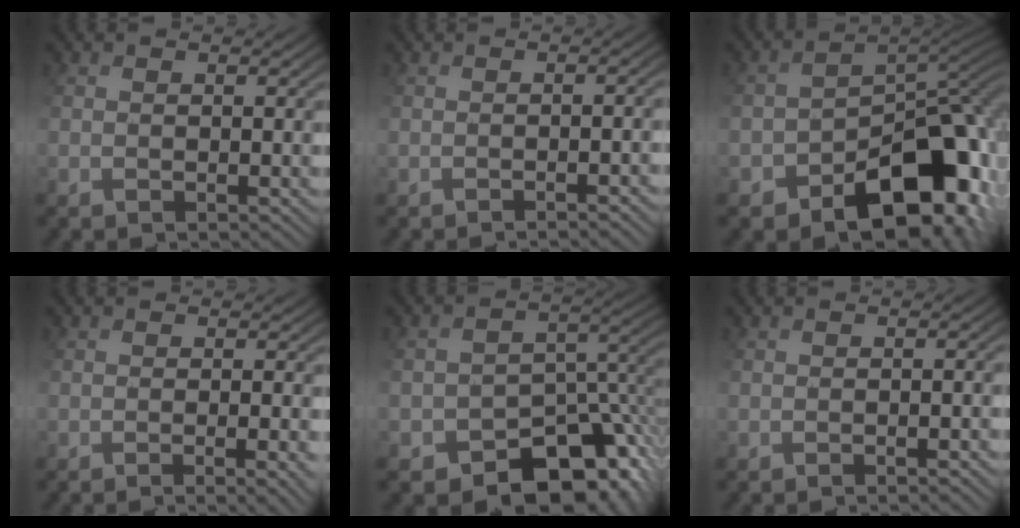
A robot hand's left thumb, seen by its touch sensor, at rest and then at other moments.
{"total": 3.4, "force": [-2.0, 0.7, 2.6], "torque": [-0.012, 0.009, -0.009]}
{"total": 12.8, "force": [-6.2, 8.0, 7.8], "torque": [-0.088, -0.019, -0.087]}
{"total": 4.5, "force": [-1.4, 1.6, 3.9], "torque": [-0.039, -0.004, 0.003]}
{"total": 11.7, "force": [-8.6, 6.5, 4.5], "torque": [-0.083, -0.006, -0.112]}
{"total": 2.6, "force": [-1.5, 0.6, 2.0], "torque": [-0.009, 0.008, -0.003]}